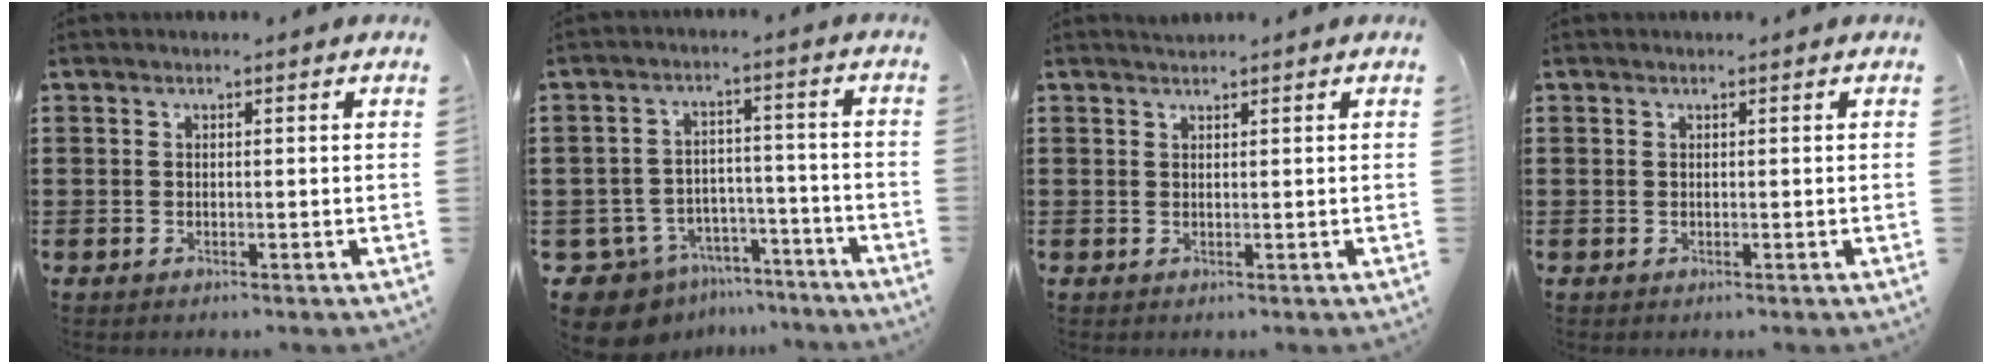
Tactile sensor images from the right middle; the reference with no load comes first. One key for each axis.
{"total": 8.8, "fx": -7.8, "fy": 3.3, "fz": 2.1, "tx": -0.058, "ty": 0.025, "tz": -0.154}
{"total": 0.8, "fx": 0.8, "fy": 0.1, "fz": 0.1, "tx": -0.003, "ty": 0.000, "tz": 0.015}
{"total": 0.0}